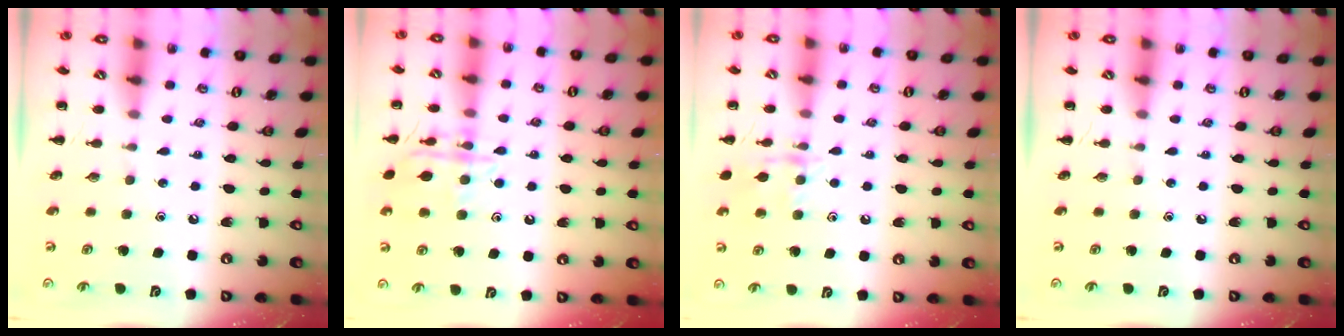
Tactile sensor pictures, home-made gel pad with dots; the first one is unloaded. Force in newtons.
{"total": 13.3, "press": 13.2, "slide": 0.9}
{"total": 9.6, "press": 9.6, "slide": 0.7}
{"total": 0.0}